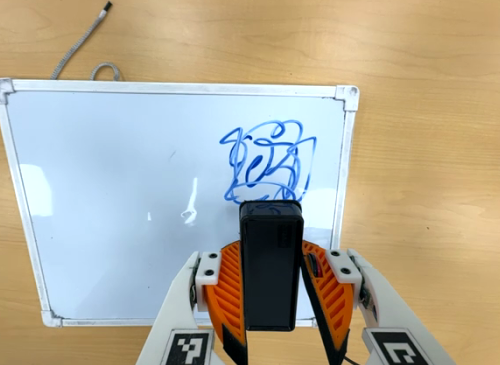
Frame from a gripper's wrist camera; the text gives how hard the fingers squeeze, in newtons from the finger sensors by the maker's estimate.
{"total": 4.2, "left": 3.8, "right": 4.6}